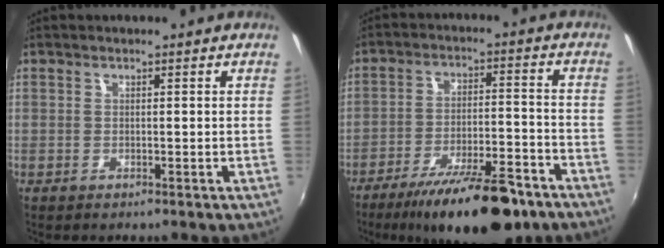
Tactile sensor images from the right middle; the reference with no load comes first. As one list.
[{"total": 17.7, "force": [-13.1, 4.8, 10.8], "torque": [-0.189, -0.019, -0.197]}]